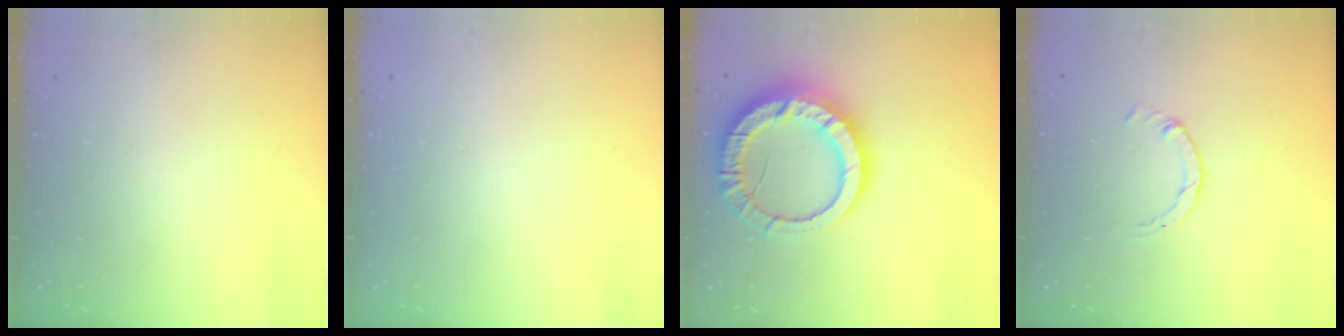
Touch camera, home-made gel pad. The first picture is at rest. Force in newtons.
{"total": 2.6, "press": 2.6, "slide": 0.2}
{"total": 16.6, "press": 16.6, "slide": 1.6}
{"total": 0.7, "press": 0.7, "slide": 0.2}